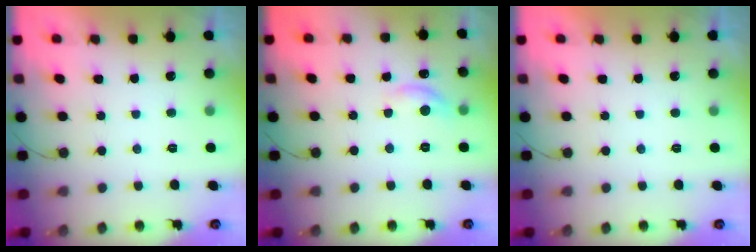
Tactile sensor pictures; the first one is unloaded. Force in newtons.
{"total": 8.5, "press": 8.5, "slide": 0.5}
{"total": 0.0}